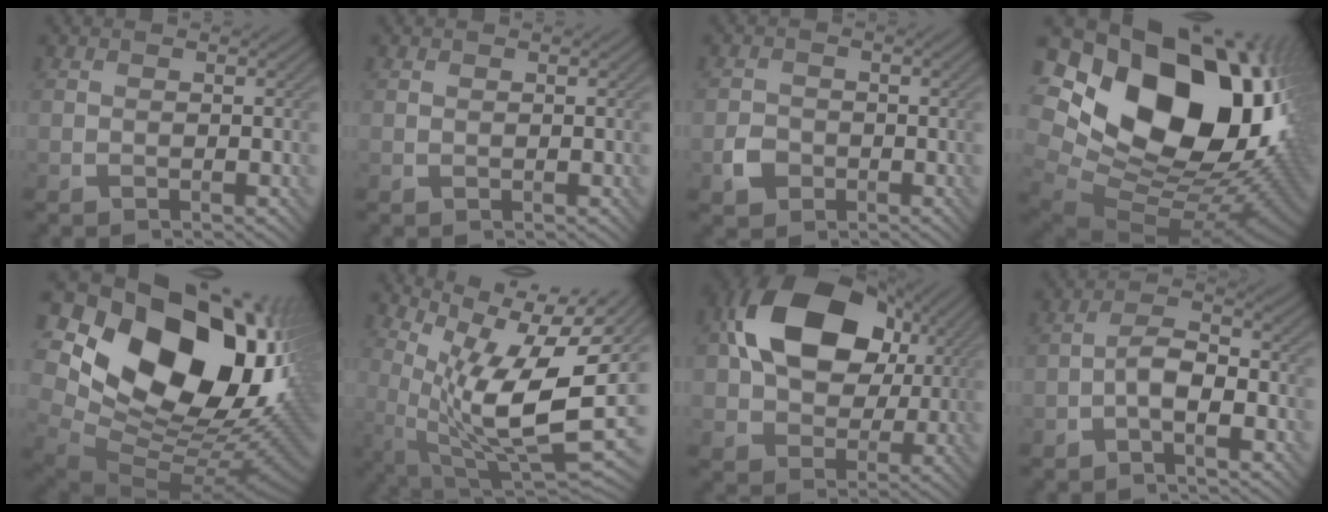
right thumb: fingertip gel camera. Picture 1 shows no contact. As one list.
[{"total": 0.0}, {"total": 2.6, "force": [-1.2, 2.1, 1.0], "torque": [-0.019, -0.003, -0.025]}, {"total": 24.6, "force": [7.9, 17.3, 15.7], "torque": [-0.335, 0.010, 0.184]}, {"total": 21.8, "force": [6.2, 15.2, 14.4], "torque": [-0.280, -0.007, 0.153]}, {"total": 15.2, "force": [3.4, 5.5, 13.7], "torque": [-0.248, 0.000, 0.080]}, {"total": 17.1, "force": [4.5, 12.1, 11.3], "torque": [-0.199, 0.026, 0.069]}, {"total": 4.5, "force": [-1.9, 1.7, 3.7], "torque": [-0.066, 0.013, -0.043]}]